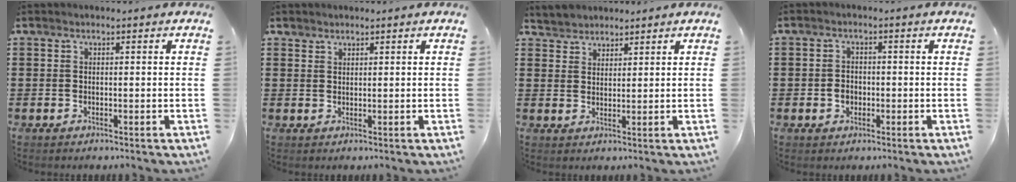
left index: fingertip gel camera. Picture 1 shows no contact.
{"total": 1.3, "force": [1.2, 0.4, 0.1], "torque": [-0.004, 0.001, 0.025]}
{"total": 2.4, "force": [2.2, 0.8, -0.6], "torque": [0.003, 0.002, 0.044]}
{"total": 1.9, "force": [-0.6, 1.6, 1.0], "torque": [-0.021, 0.003, -0.014]}